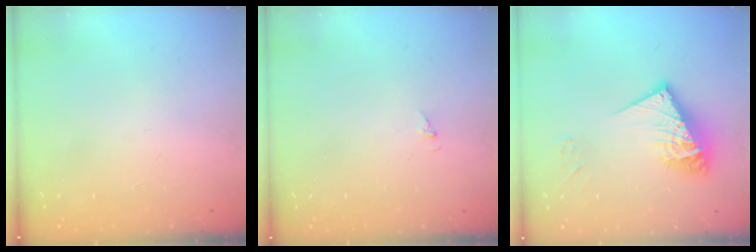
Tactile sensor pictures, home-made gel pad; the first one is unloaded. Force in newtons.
{"total": 0.7, "press": 0.7, "slide": 0.0}
{"total": 14.8, "press": 14.7, "slide": 1.5}